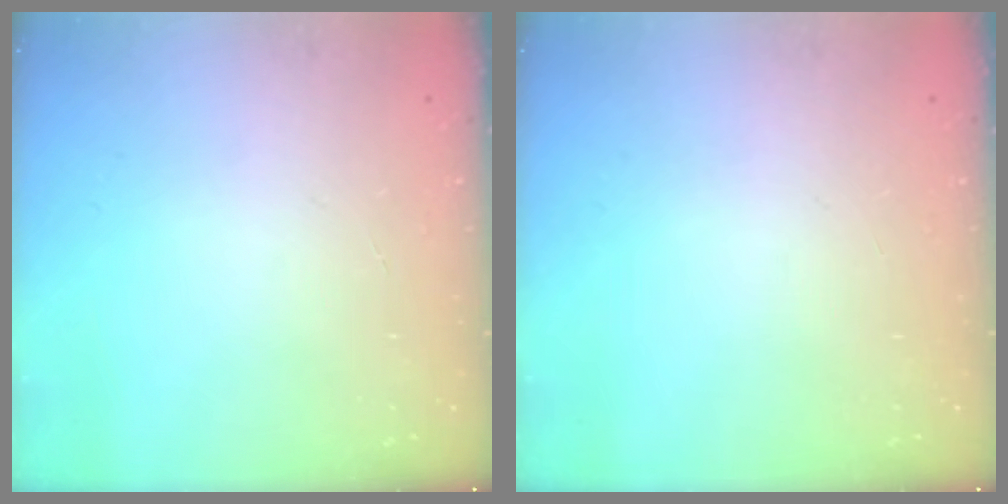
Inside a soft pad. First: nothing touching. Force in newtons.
{"total": 0.0}